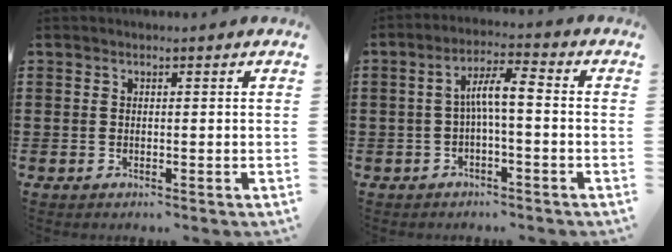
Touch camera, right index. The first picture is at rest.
{"total": 5.6, "force": [-0.4, 1.2, 5.5], "torque": [-0.110, 0.009, -0.014]}